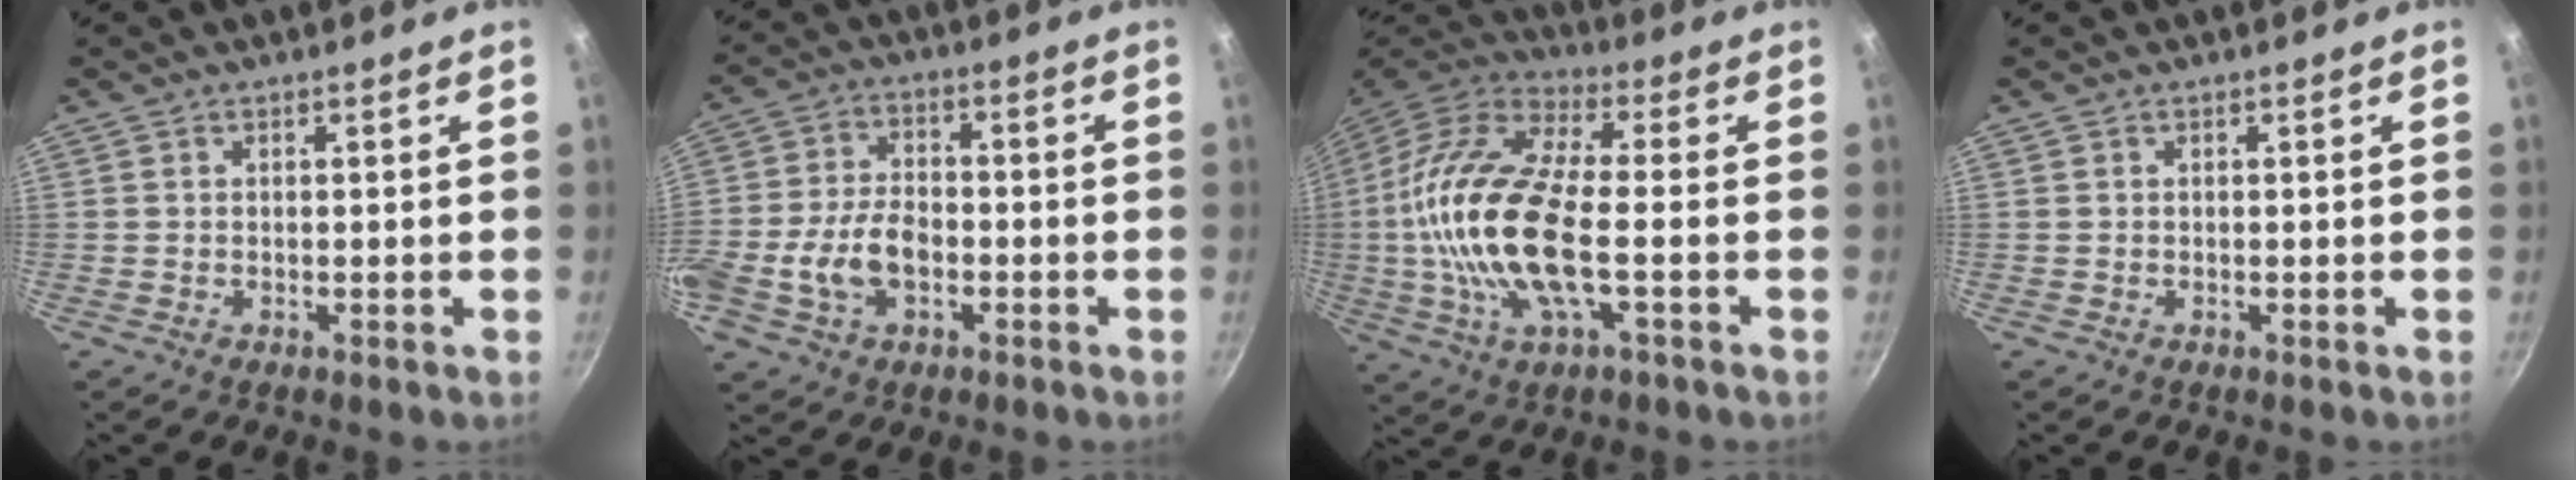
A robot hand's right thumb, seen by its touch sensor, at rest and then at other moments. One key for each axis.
{"total": 10.2, "fx": -2.8, "fy": 6.5, "fz": 7.3, "tx": -0.130, "ty": 0.027, "tz": -0.059}
{"total": 21.4, "fx": -2.3, "fy": 8.5, "fz": 19.5, "tx": -0.393, "ty": 0.023, "tz": -0.060}
{"total": 0.0}